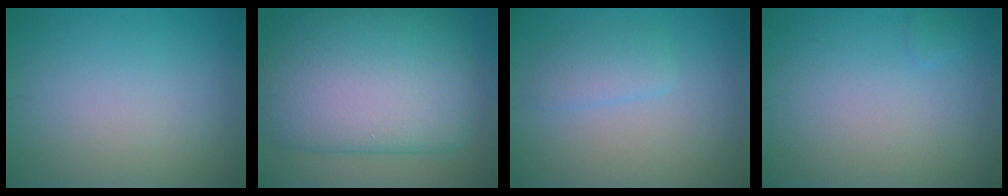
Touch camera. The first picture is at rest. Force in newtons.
{"total": 13.2, "press": 13.2, "slide": 0.8}
{"total": 2.1, "press": 2.1, "slide": 0.1}
{"total": 0.6, "press": 0.6, "slide": 0.1}